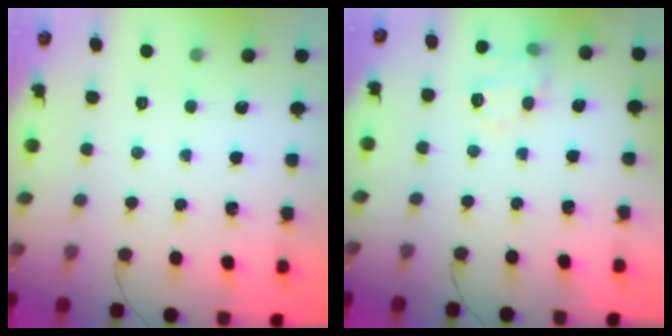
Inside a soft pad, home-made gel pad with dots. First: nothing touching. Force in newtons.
{"total": 8.1, "press": 8.1, "slide": 0.9}